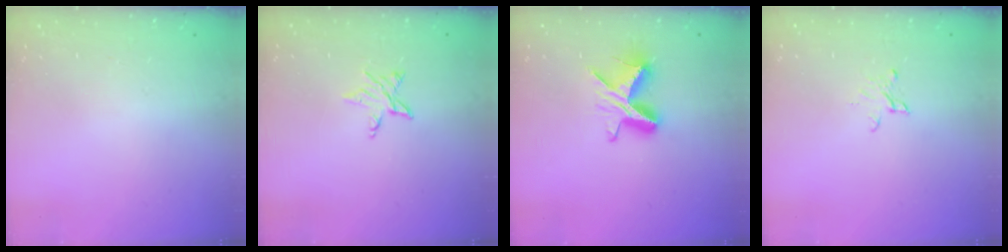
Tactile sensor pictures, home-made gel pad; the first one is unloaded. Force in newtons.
{"total": 5.2, "press": 5.2, "slide": 0.6}
{"total": 9.4, "press": 9.4, "slide": 0.3}
{"total": 3.0, "press": 3.0, "slide": 0.3}